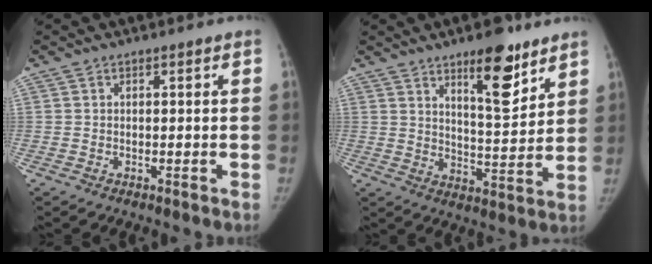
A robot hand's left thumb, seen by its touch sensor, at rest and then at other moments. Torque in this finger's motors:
{"motor_torque": [0.38, -0.05, 0.95, -0.54, 0.24]}